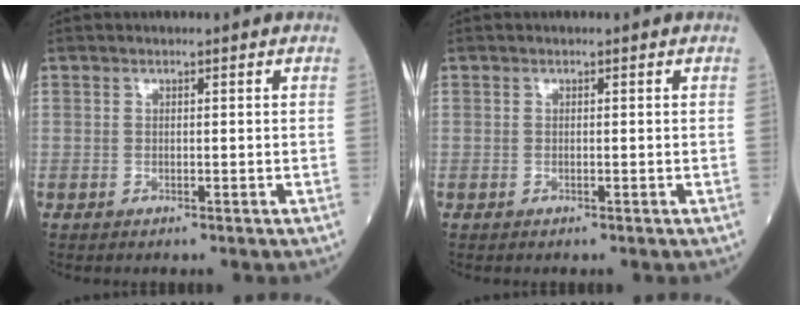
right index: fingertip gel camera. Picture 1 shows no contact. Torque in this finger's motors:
{"motor_torque": [0.20, 0.14, 0.03, -0.01]}